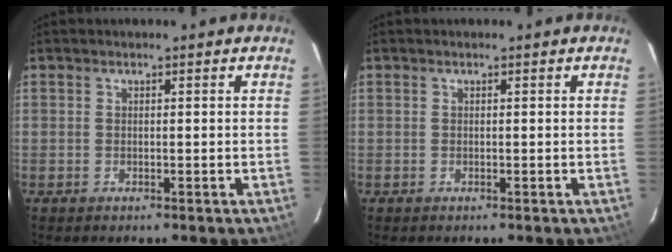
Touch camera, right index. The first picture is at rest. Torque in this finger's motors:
{"motor_torque": [0.00, 0.00, 0.00, 0.00]}